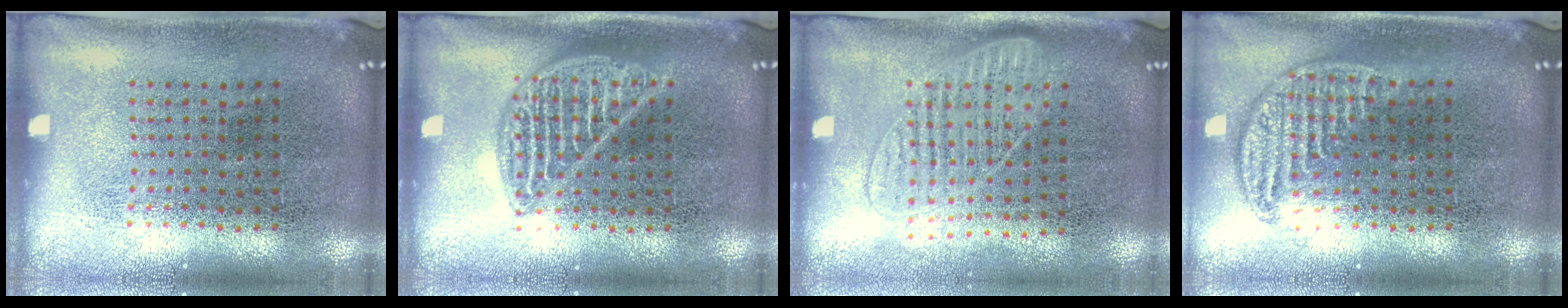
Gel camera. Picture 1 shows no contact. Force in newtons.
{"total": 2.3, "press": 2.2, "slide": 0.3}
{"total": 1.3, "press": 1.2, "slide": 0.6}
{"total": 1.1, "press": 1.0, "slide": 0.4}